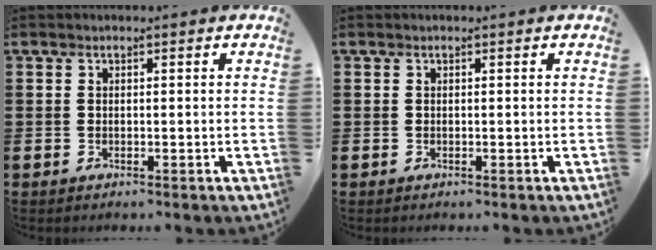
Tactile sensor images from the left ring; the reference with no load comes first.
{"total": 0.0}